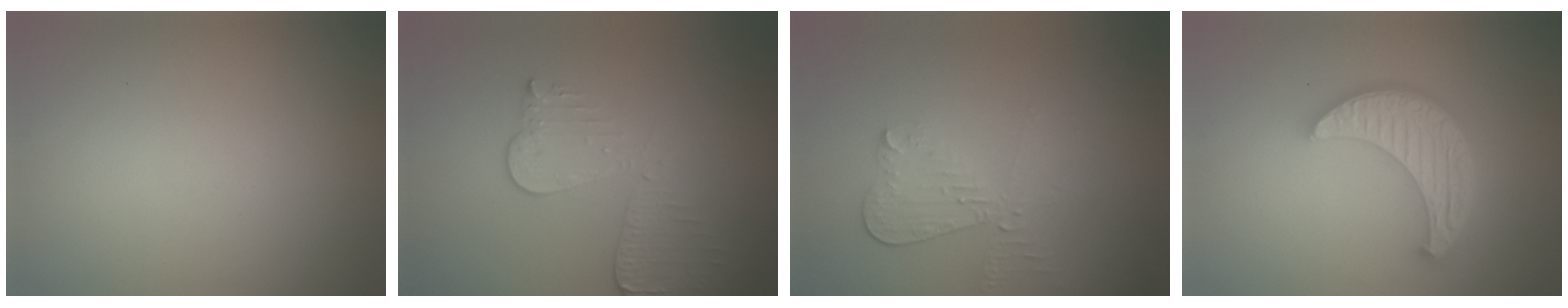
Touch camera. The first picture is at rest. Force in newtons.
{"total": 3.3, "press": 3.0, "slide": 1.5}
{"total": 3.0, "press": 2.6, "slide": 1.4}
{"total": 5.6, "press": 4.3, "slide": 3.7}